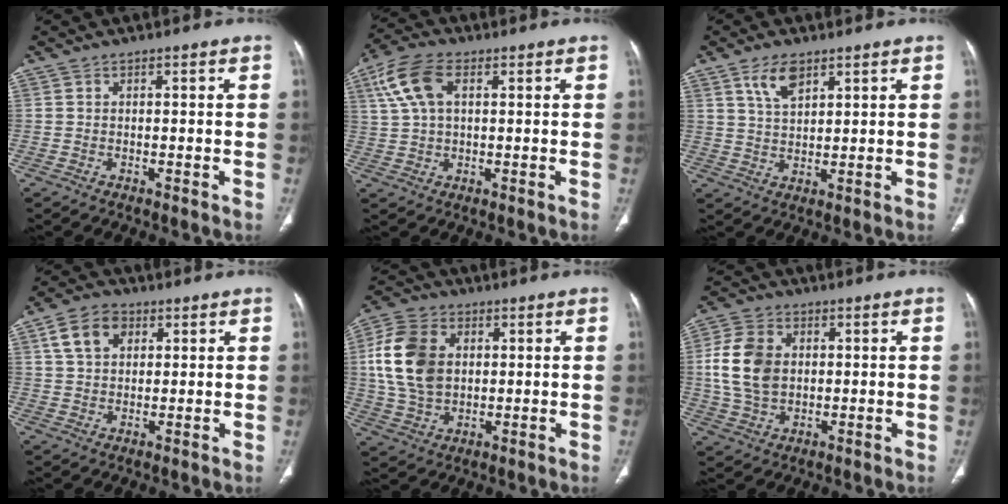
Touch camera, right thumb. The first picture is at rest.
{"total": 9.1, "force": [3.1, 5.1, 6.9], "torque": [-0.149, 0.014, 0.059]}
{"total": 5.6, "force": [3.4, 2.7, 3.6], "torque": [-0.057, -0.017, 0.067]}
{"total": 7.8, "force": [3.1, 5.5, 4.6], "torque": [-0.068, 0.003, 0.052]}
{"total": 14.0, "force": [2.4, 10.0, 9.5], "torque": [-0.177, 0.002, 0.046]}
{"total": 11.3, "force": [1.3, 8.2, 7.6], "torque": [-0.140, 0.002, 0.028]}